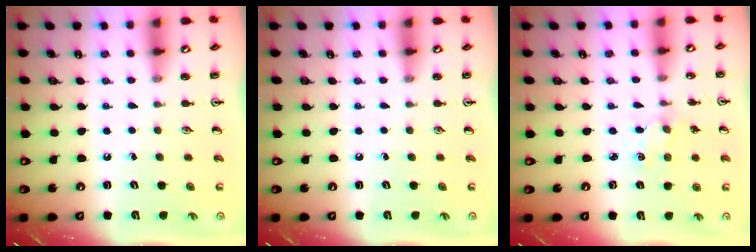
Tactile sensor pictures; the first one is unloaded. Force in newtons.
{"total": 0.0}
{"total": 1.9, "press": 1.9, "slide": 0.3}